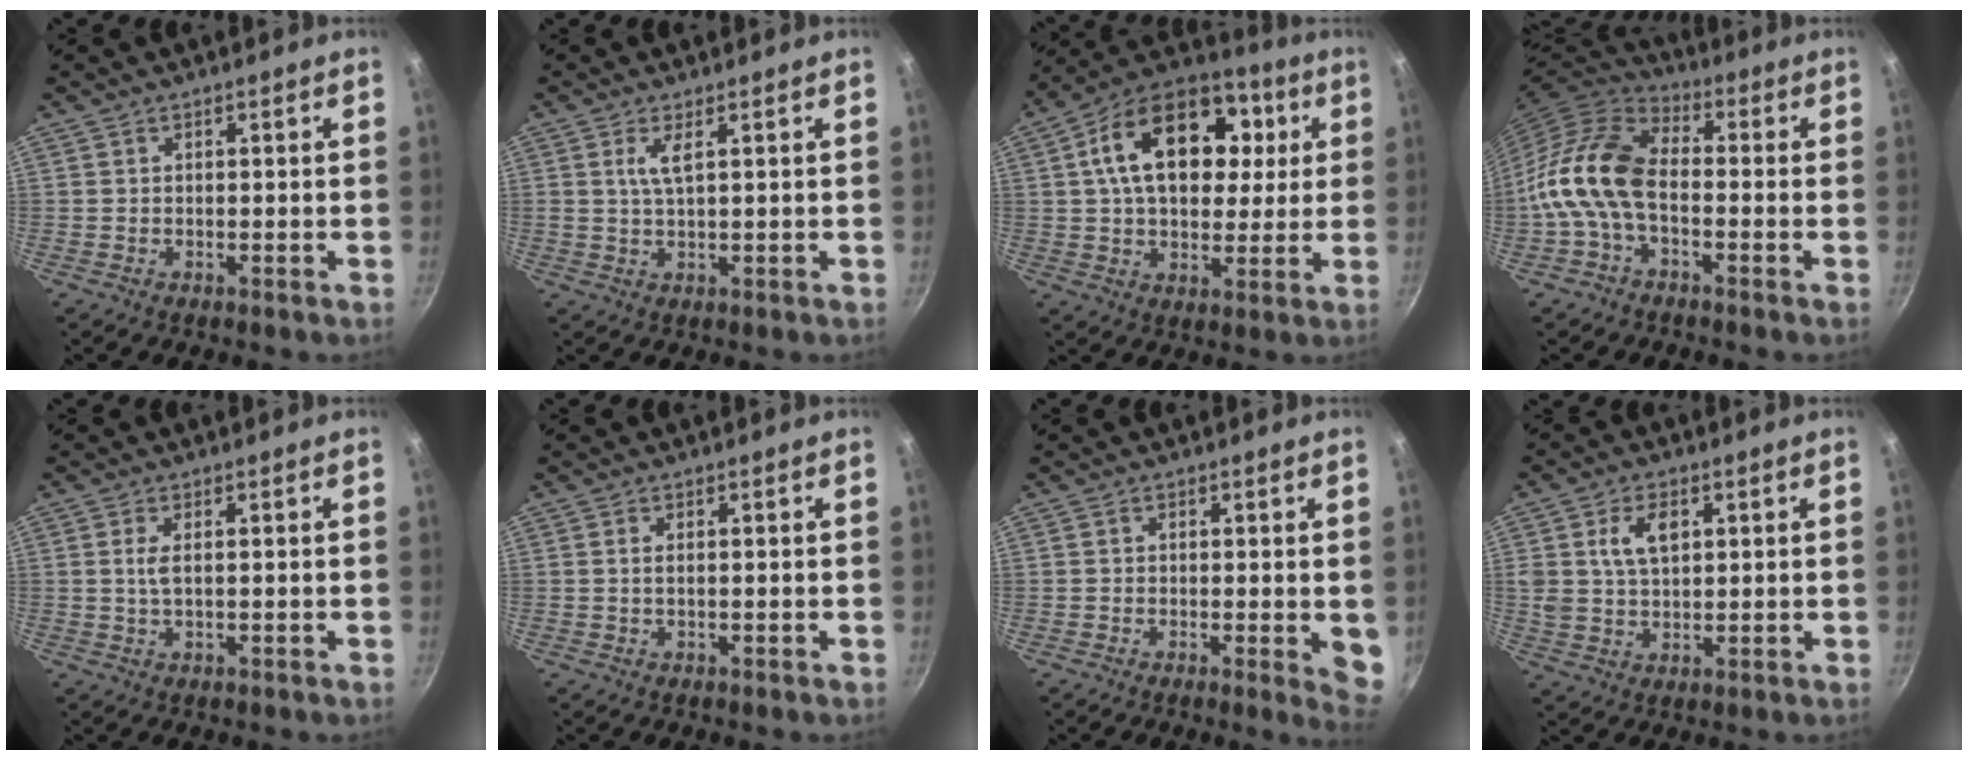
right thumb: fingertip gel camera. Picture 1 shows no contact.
{"total": 3.2, "force": [1.2, 0.8, 2.9], "torque": [-0.062, -0.005, 0.026]}
{"total": 21.9, "force": [5.2, 14.5, 15.5], "torque": [-0.231, 0.013, 0.065]}
{"total": 12.7, "force": [-2.8, 7.6, 9.8], "torque": [-0.183, 0.039, -0.073]}
{"total": 2.5, "force": [0.5, 0.9, 2.2], "torque": [-0.049, 0.000, 0.010]}
{"total": 1.0, "force": [0.2, 0.4, 0.9], "torque": [-0.018, 0.000, 0.002]}
{"total": 4.7, "force": [-0.3, 1.6, 4.4], "torque": [-0.043, -0.006, -0.005]}
{"total": 7.2, "force": [2.3, 4.6, 5.1], "torque": [-0.083, -0.007, 0.042]}